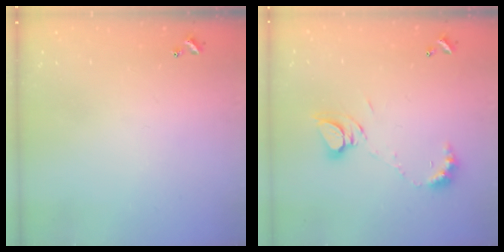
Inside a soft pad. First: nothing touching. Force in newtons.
{"total": 8.3, "press": 8.2, "slide": 1.0}